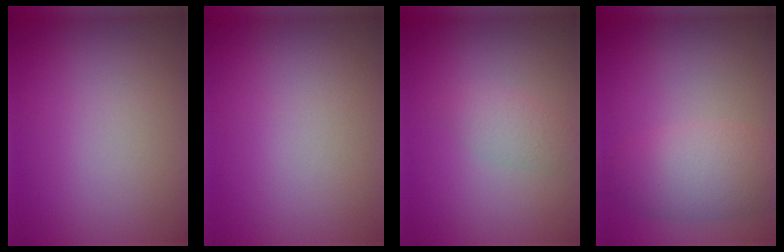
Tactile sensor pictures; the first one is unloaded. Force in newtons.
{"total": 0.0}
{"total": 1.6, "press": 1.6, "slide": 0.0}
{"total": 4.8, "press": 4.8, "slide": 0.2}